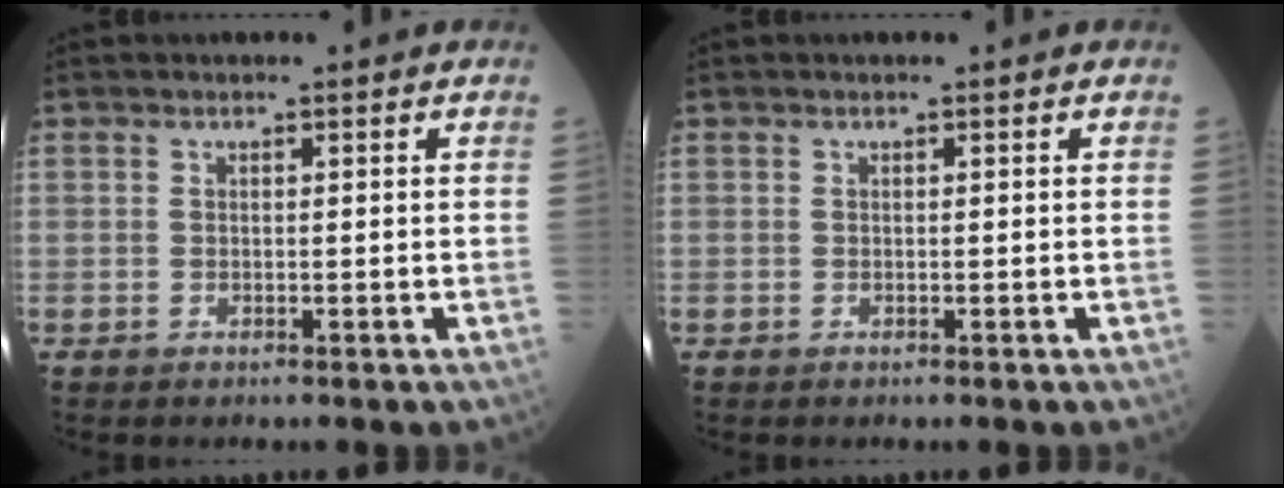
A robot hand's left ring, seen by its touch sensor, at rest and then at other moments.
{"total": 0.0}